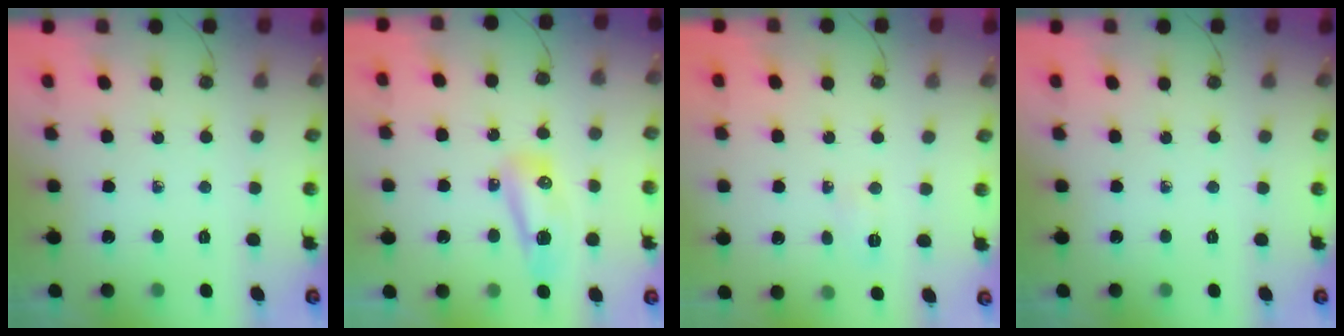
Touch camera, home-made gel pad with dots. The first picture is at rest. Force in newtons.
{"total": 7.9, "press": 7.8, "slide": 1.5}
{"total": 2.8, "press": 2.7, "slide": 0.8}
{"total": 0.0}